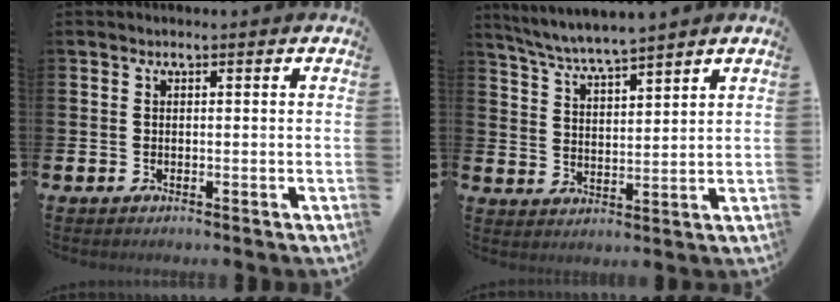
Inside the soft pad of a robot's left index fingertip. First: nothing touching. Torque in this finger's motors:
{"motor_torque": [0.22, -0.65, 0.36, 0.20]}